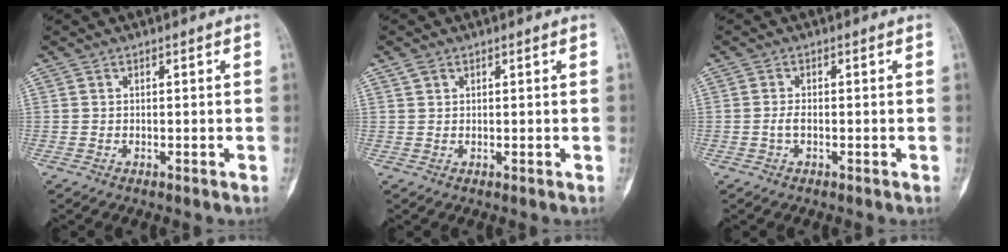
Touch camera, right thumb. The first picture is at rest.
{"total": 1.3, "force": [0.9, 0.8, 0.6], "torque": [-0.009, 0.004, 0.017]}
{"total": 1.4, "force": [-0.4, 0.6, 1.2], "torque": [-0.027, 0.002, -0.009]}